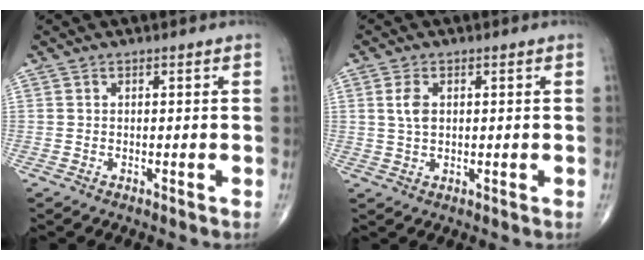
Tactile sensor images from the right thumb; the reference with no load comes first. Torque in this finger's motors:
{"motor_torque": [-0.43, 0.05, -0.09, 0.22, 0.00]}